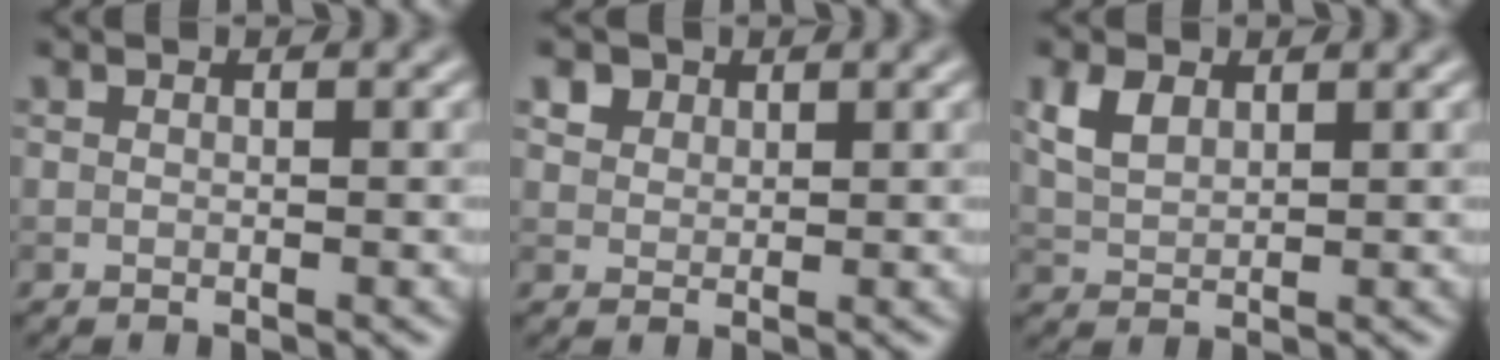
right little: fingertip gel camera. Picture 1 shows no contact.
{"total": 3.0, "force": [2.1, 1.9, 1.1], "torque": [-0.036, 0.003, 0.040]}
{"total": 2.8, "force": [1.4, 1.7, 1.8], "torque": [-0.045, 0.002, 0.031]}